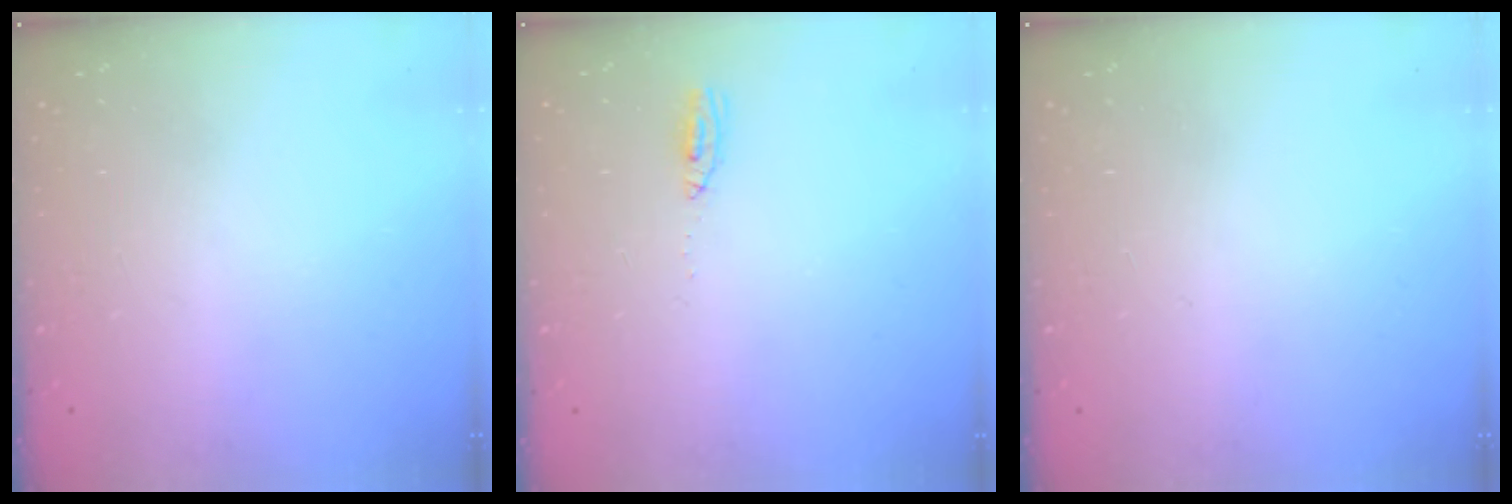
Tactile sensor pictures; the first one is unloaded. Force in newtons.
{"total": 3.7, "press": 3.3, "slide": 1.7}
{"total": 0.0}